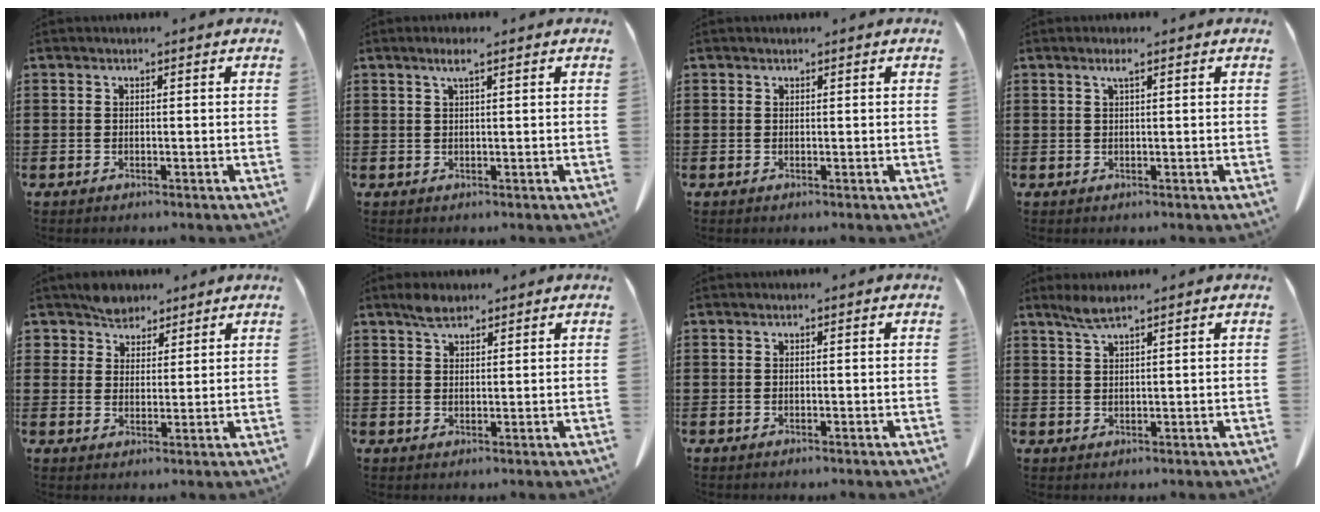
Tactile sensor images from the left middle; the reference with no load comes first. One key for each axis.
{"total": 1.9, "fx": 1.0, "fy": 0.1, "fz": 1.6, "tx": -0.035, "ty": 0.000, "tz": 0.018}
{"total": 0.0}
{"total": 1.5, "fx": 0.8, "fy": 0.2, "fz": 1.3, "tx": -0.029, "ty": 0.001, "tz": 0.014}
{"total": 4.5, "fx": 4.0, "fy": 2.2, "fz": 0.3, "tx": -0.023, "ty": -0.001, "tz": 0.078}
{"total": 2.8, "fx": 2.2, "fy": 1.0, "fz": 1.5, "tx": -0.034, "ty": 0.003, "tz": 0.041}
{"total": 0.0}
{"total": 2.7, "fx": 2.0, "fy": 0.1, "fz": 1.8, "tx": -0.040, "ty": 0.000, "tz": 0.038}